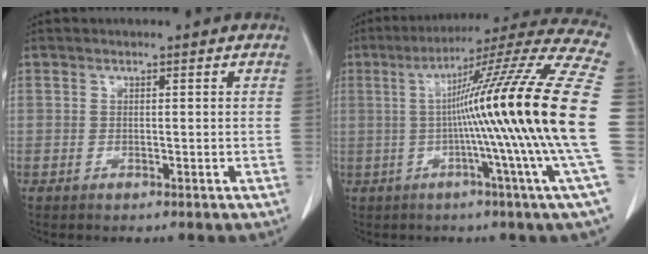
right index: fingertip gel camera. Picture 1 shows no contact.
{"total": 26.3, "force": [-0.8, -2.5, 26.1], "torque": [-0.304, 0.013, -0.039]}